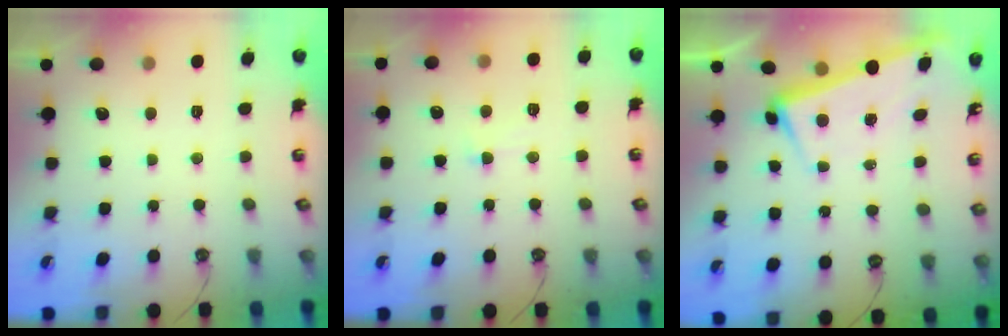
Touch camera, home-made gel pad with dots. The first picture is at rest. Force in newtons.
{"total": 1.1, "press": 0.8, "slide": 0.8}
{"total": 3.0, "press": 2.9, "slide": 0.9}